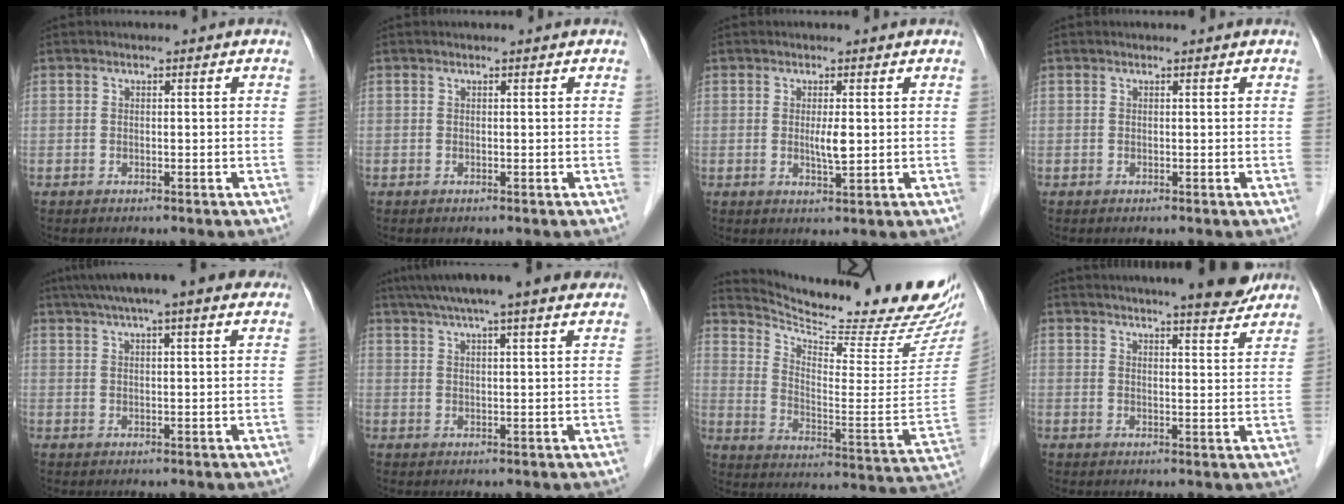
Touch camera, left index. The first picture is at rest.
{"total": 0.0}
{"total": 2.5, "force": [0.4, 0.3, 2.4], "torque": [-0.046, -0.004, 0.008]}
{"total": 0.8, "force": [0.8, 0.1, 0.1], "torque": [-0.007, 0.006, 0.009]}
{"total": 12.6, "force": [9.4, 1.9, 8.2], "torque": [-0.132, 0.047, 0.129]}
{"total": 14.7, "force": [11.9, 1.2, 8.5], "torque": [-0.139, 0.042, 0.162]}
{"total": 25.6, "force": [23.3, 1.9, 10.6], "torque": [-0.177, -0.097, 0.317]}
{"total": 12.2, "force": [10.8, 1.0, 5.5], "torque": [-0.076, 0.000, 0.132]}